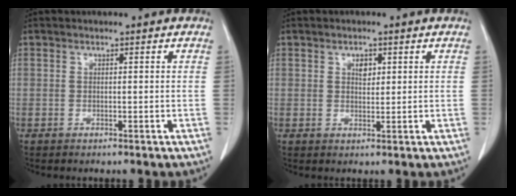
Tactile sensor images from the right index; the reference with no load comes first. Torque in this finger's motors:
{"motor_torque": [0.02, 0.02, 0.01, 0.01]}